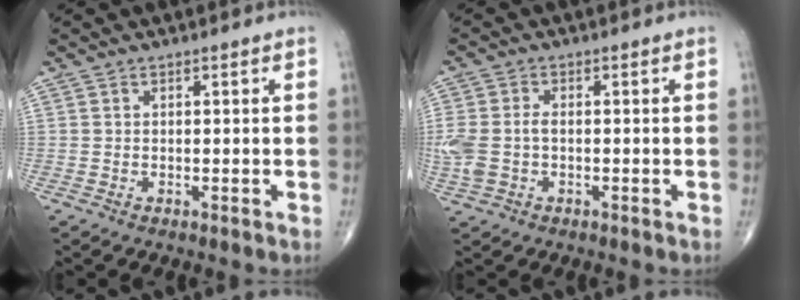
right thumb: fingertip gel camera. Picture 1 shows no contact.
{"total": 6.9, "force": [-0.7, 4.5, 5.2], "torque": [-0.141, 0.014, -0.012]}